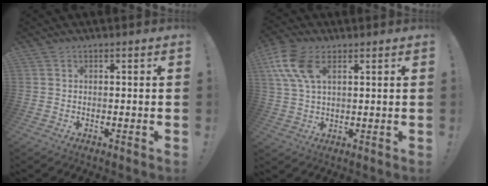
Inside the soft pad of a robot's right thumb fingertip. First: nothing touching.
{"total": 11.2, "force": [4.6, 6.4, 8.0], "torque": [-0.164, -0.008, 0.090]}